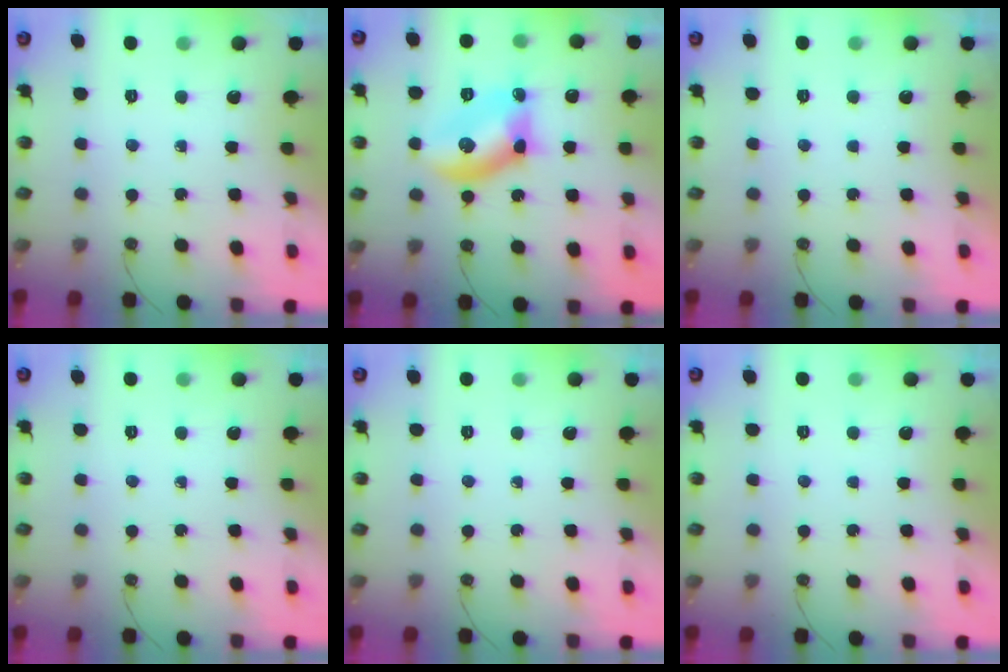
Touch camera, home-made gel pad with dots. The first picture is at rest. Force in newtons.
{"total": 12.0, "press": 12.0, "slide": 0.5}
{"total": 0.0}
{"total": 0.0}
{"total": 0.0}
{"total": 0.0}